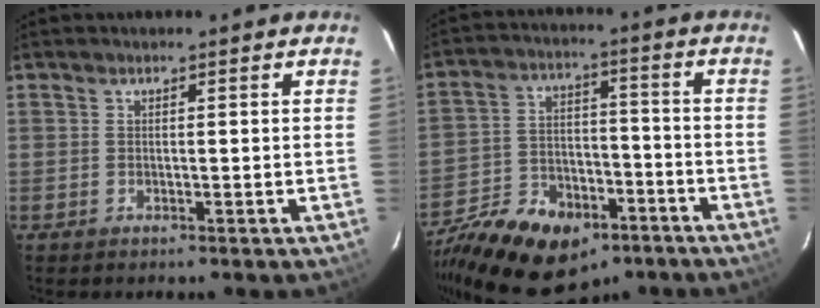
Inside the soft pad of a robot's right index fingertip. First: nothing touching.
{"total": 20.2, "force": [-12.6, 11.6, 10.7], "torque": [-0.233, -0.003, -0.193]}